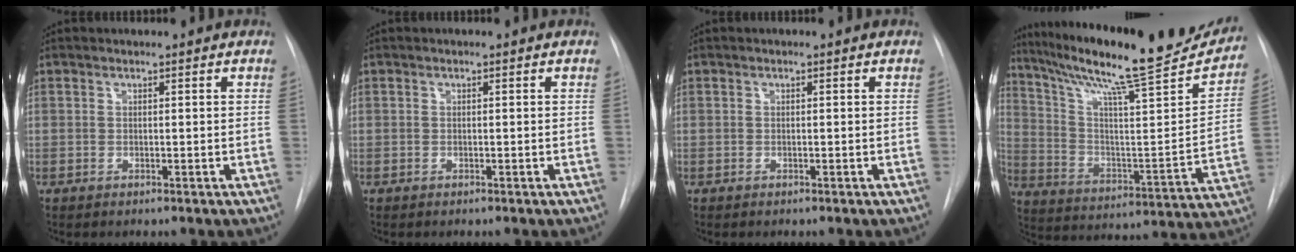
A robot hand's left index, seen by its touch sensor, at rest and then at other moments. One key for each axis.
{"total": 0.0}
{"total": 0.0}
{"total": 27.5, "fx": 23.2, "fy": 2.4, "fz": 14.5, "tx": -0.243, "ty": -0.044, "tz": 0.336}